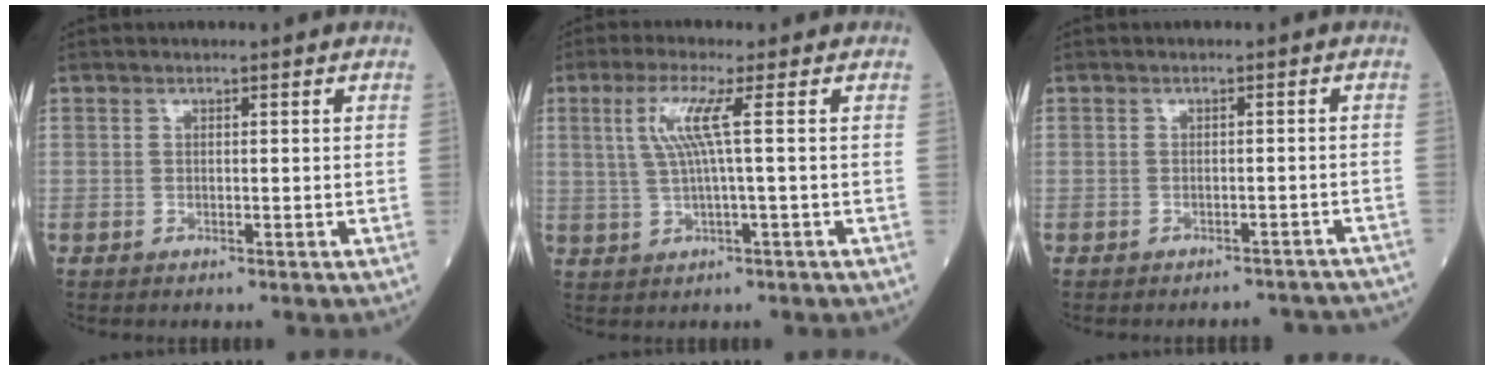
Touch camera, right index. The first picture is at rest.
{"total": 5.4, "force": [1.4, -0.7, 5.2], "torque": [-0.113, 0.008, 0.034]}
{"total": 7.5, "force": [-7.1, 2.3, 0.9], "torque": [0.001, 0.015, -0.064]}